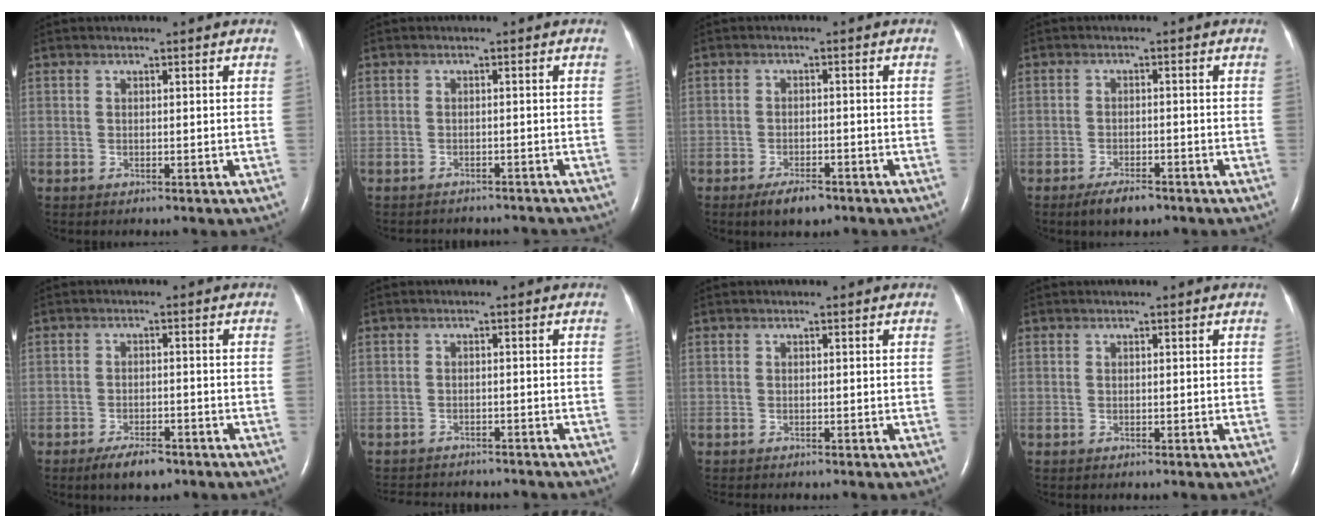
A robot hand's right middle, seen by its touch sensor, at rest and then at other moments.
{"total": 7.9, "force": [-7.4, 2.1, 1.7], "torque": [-0.019, -0.002, -0.079]}
{"total": 3.9, "force": [-2.8, 1.4, 2.4], "torque": [-0.049, -0.003, -0.042]}
{"total": 3.8, "force": [-2.8, 1.2, 2.2], "torque": [-0.048, -0.004, -0.045]}
{"total": 4.6, "force": [-3.4, 1.5, 2.8], "torque": [-0.057, -0.003, -0.053]}
{"total": 10.1, "force": [-9.5, 2.3, 2.7], "torque": [-0.049, -0.002, -0.117]}
{"total": 1.0, "force": [-0.9, 0.1, 0.5], "torque": [-0.006, -0.003, -0.010]}
{"total": 0.0}